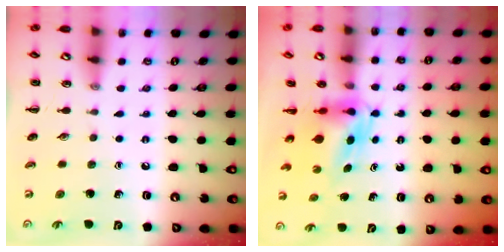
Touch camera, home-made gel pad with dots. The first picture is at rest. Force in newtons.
{"total": 6.4, "press": 6.3, "slide": 1.3}